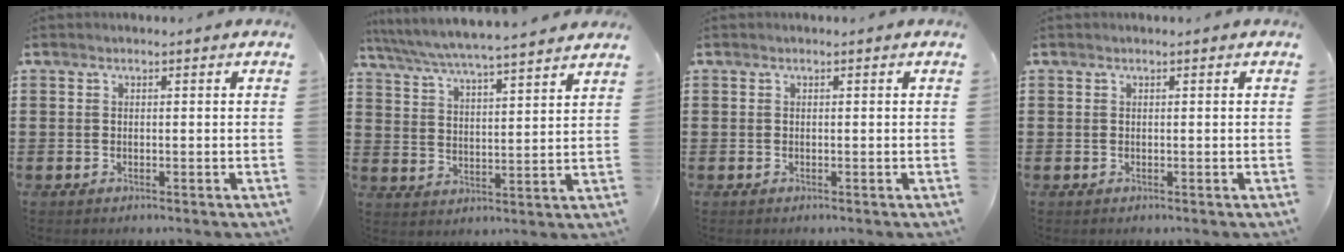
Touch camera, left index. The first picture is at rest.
{"total": 5.0, "force": [4.7, -0.5, 1.5], "torque": [-0.051, -0.033, 0.076]}
{"total": 0.0}
{"total": 0.0}